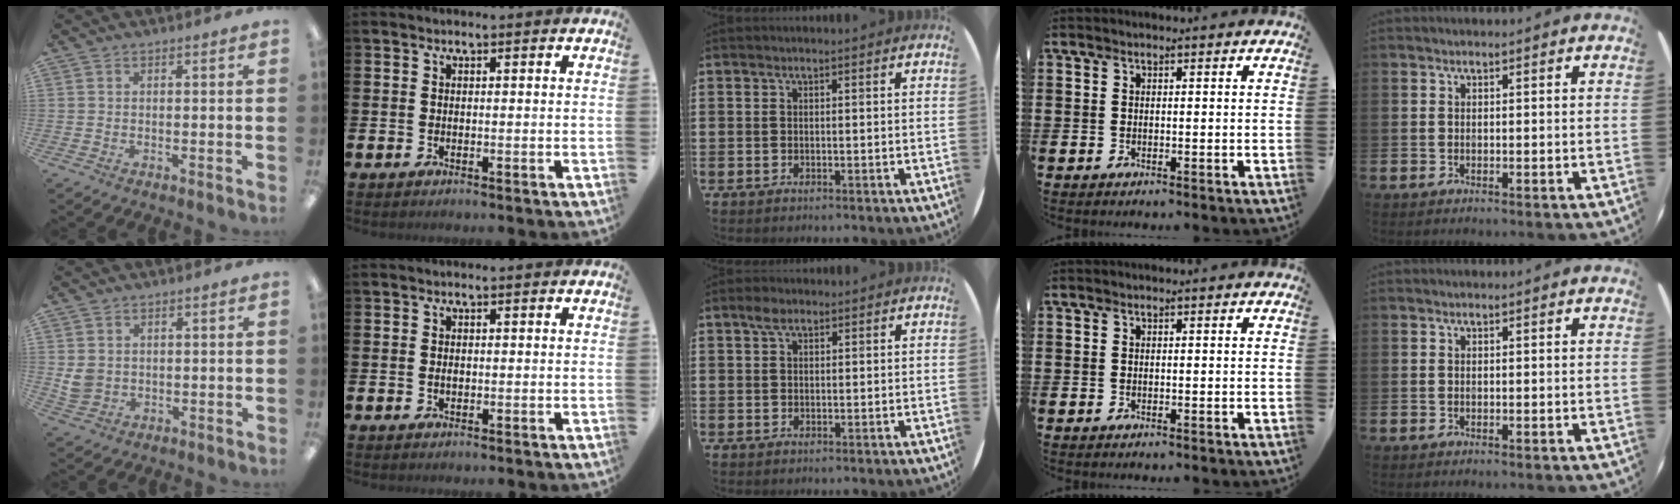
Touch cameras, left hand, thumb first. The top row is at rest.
{"thumb": {"total": 4.1, "force": [1.1, 3.6, 1.7], "torque": [-0.027, 0.003, 0.024]}, "index": {"total": 0.8, "force": [-0.1, 0.5, 0.6], "torque": [-0.008, 0.003, -0.004]}, "middle": {"total": 2.1, "force": [1.4, 1.2, 1.1], "torque": [-0.018, 0.002, 0.023]}}